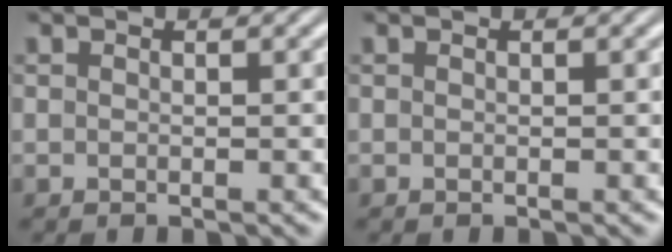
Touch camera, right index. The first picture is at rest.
{"total": 0.0}